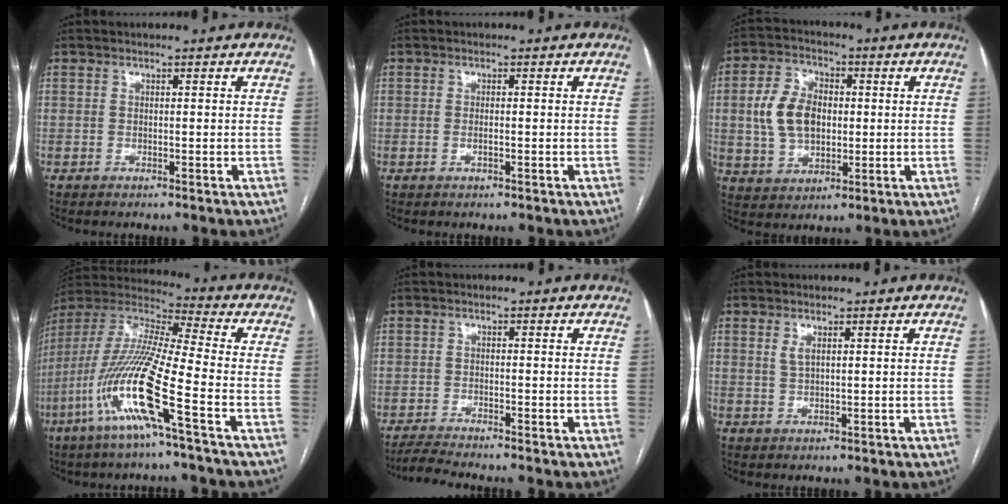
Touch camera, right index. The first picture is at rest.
{"total": 1.2, "force": [-0.3, 0.3, 1.1], "torque": [-0.024, -0.001, -0.005]}
{"total": 9.9, "force": [0.6, 6.8, 7.2], "torque": [-0.159, 0.022, 0.017]}
{"total": 17.4, "force": [-7.0, 0.3, 15.9], "torque": [-0.337, -0.019, -0.143]}
{"total": 2.6, "force": [-2.5, -0.7, 0.6], "torque": [-0.018, -0.016, -0.046]}
{"total": 1.8, "force": [0.8, 0.7, 1.4], "torque": [-0.030, -0.001, 0.021]}